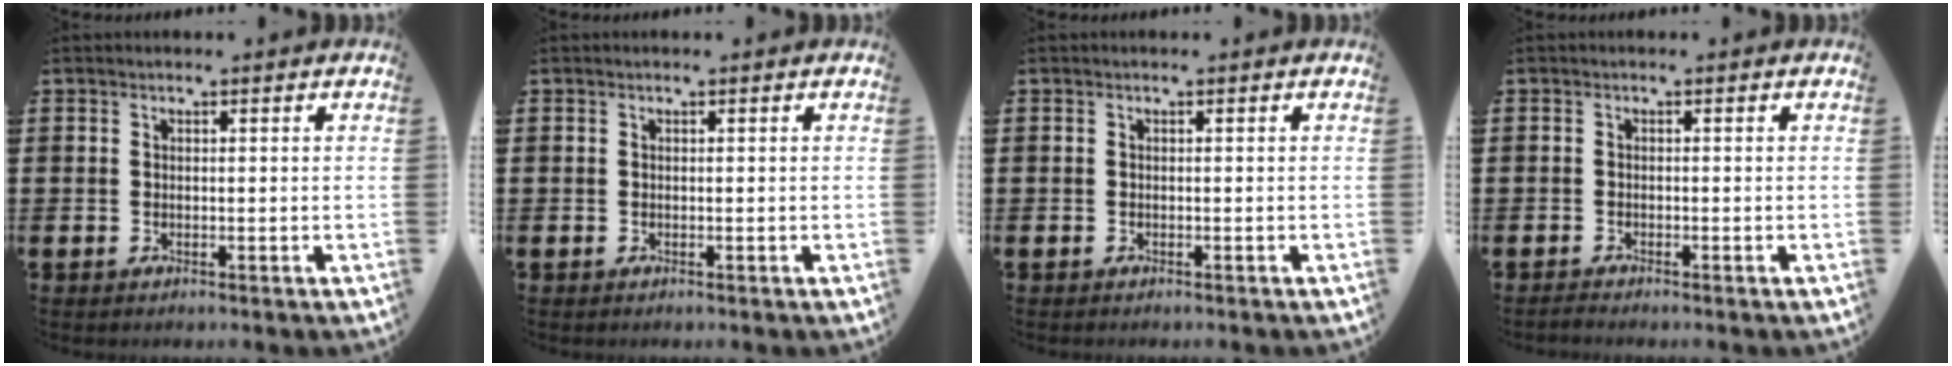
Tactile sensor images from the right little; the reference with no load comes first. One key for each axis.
{"total": 0.0}
{"total": 0.0}
{"total": 0.6, "fx": -0.5, "fy": 0.0, "fz": 0.2, "tx": -0.003, "ty": -0.002, "tz": -0.011}